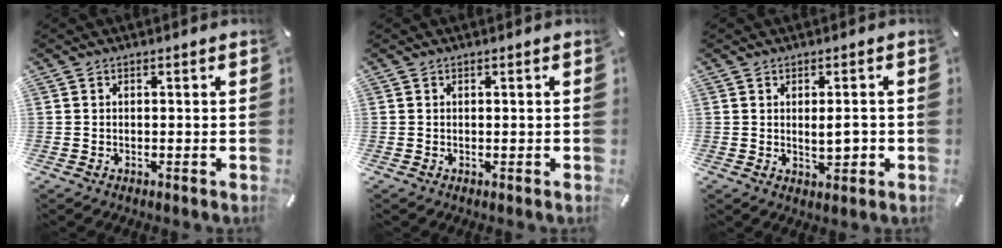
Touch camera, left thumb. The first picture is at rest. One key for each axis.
{"total": 0.0}
{"total": 4.3, "fx": 0.1, "fy": 1.9, "fz": 3.8, "tx": -0.055, "ty": -0.002, "tz": -0.001}